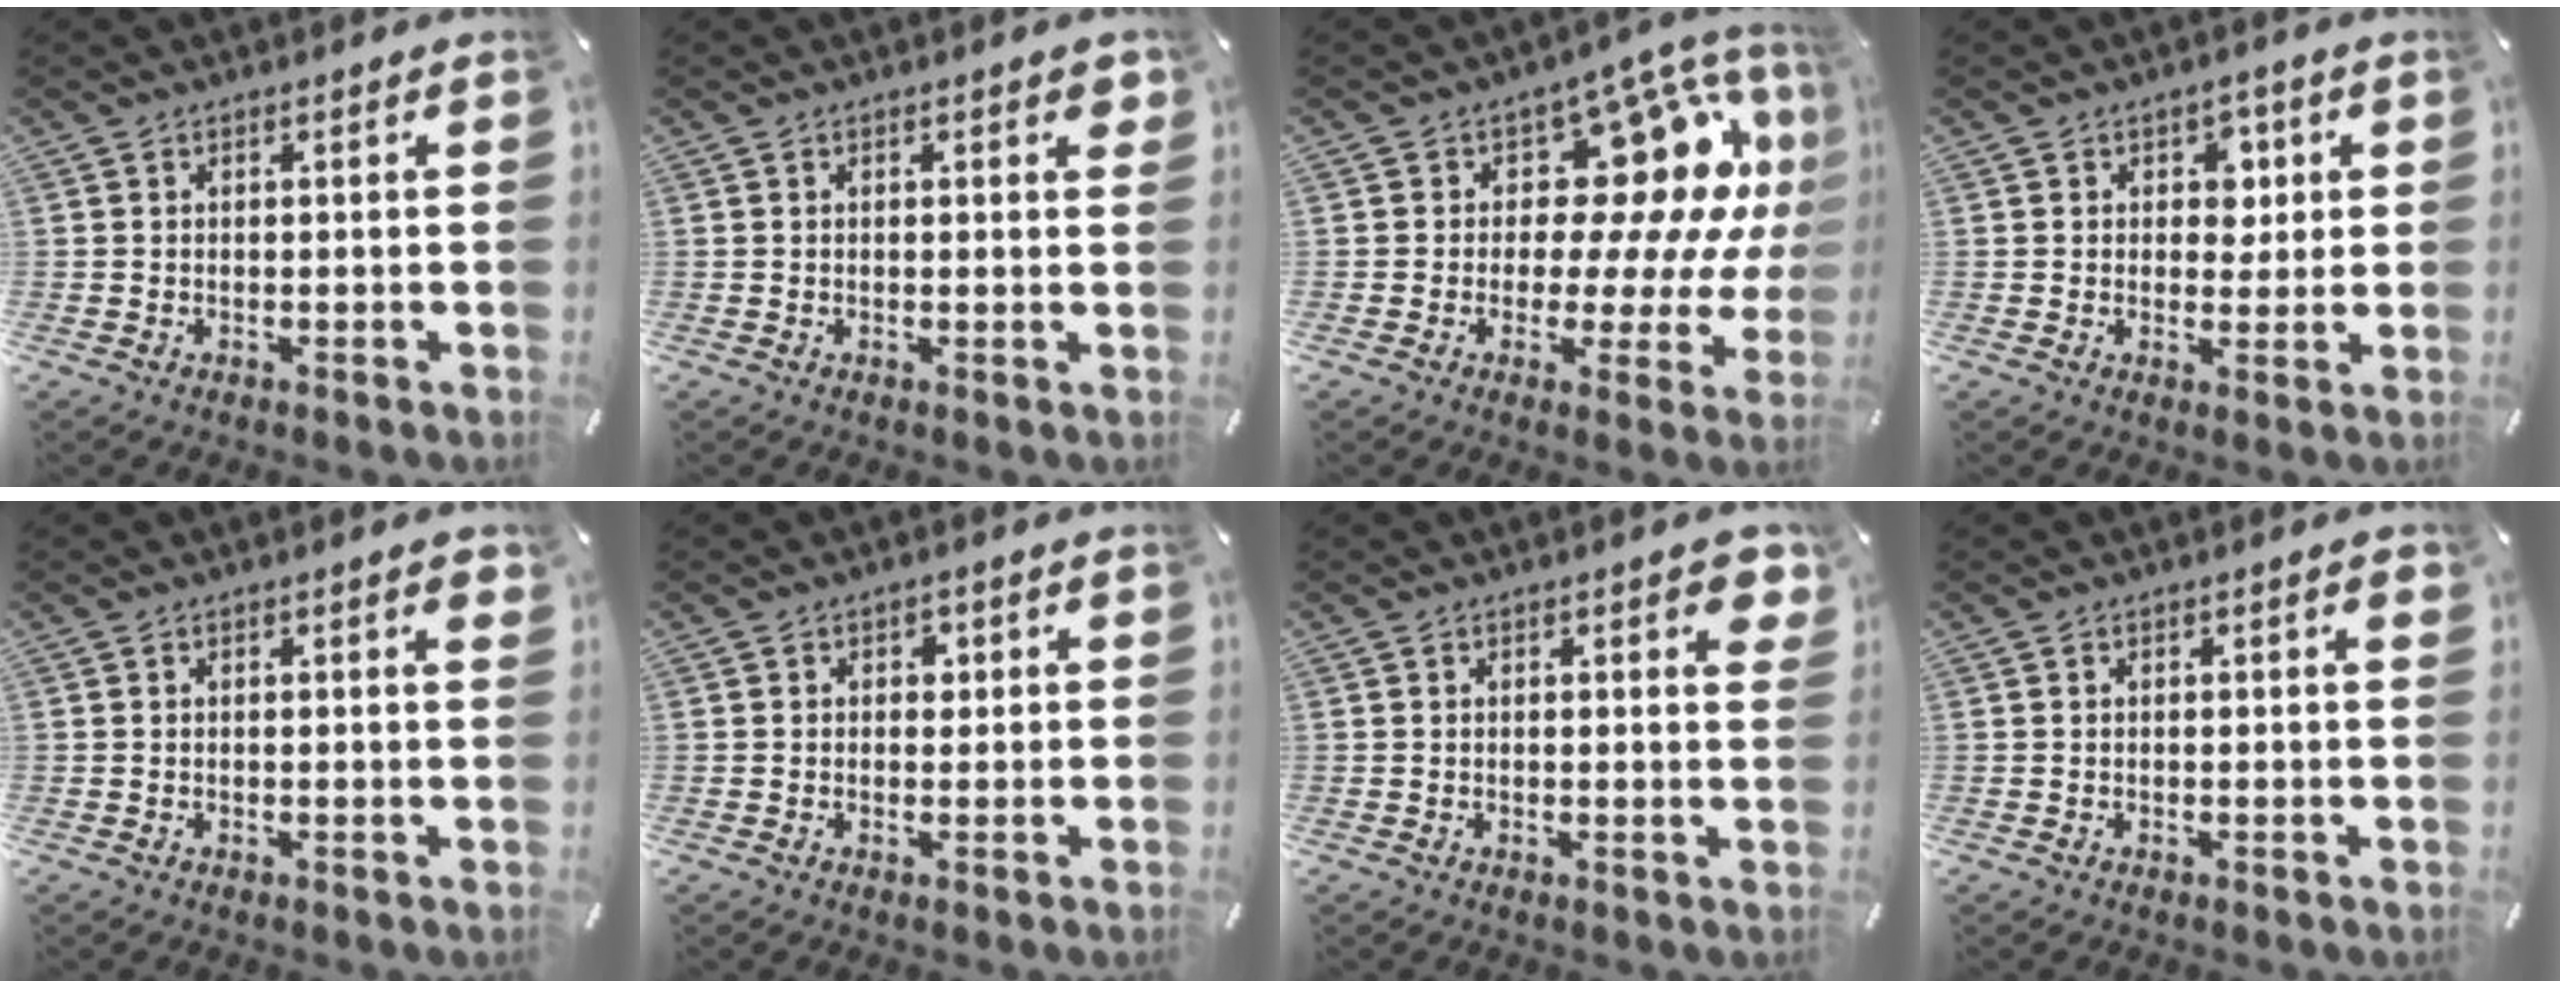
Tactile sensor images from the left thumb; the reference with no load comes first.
{"total": 1.5, "force": [0.6, 0.5, 1.3], "torque": [-0.018, 0.001, 0.007]}
{"total": 19.4, "force": [5.7, 11.8, 14.3], "torque": [-0.198, -0.048, 0.096]}
{"total": 5.3, "force": [1.4, 4.3, 2.8], "torque": [-0.018, -0.007, 0.013]}
{"total": 1.5, "force": [0.4, 0.3, 1.4], "torque": [-0.028, 0.003, 0.006]}
{"total": 1.9, "force": [0.4, 1.6, 0.9], "torque": [0.003, -0.001, -0.002]}
{"total": 3.2, "force": [1.4, 1.2, 2.6], "torque": [-0.032, -0.005, 0.019]}
{"total": 1.3, "force": [0.2, 0.2, 1.3], "torque": [-0.024, 0.002, 0.003]}